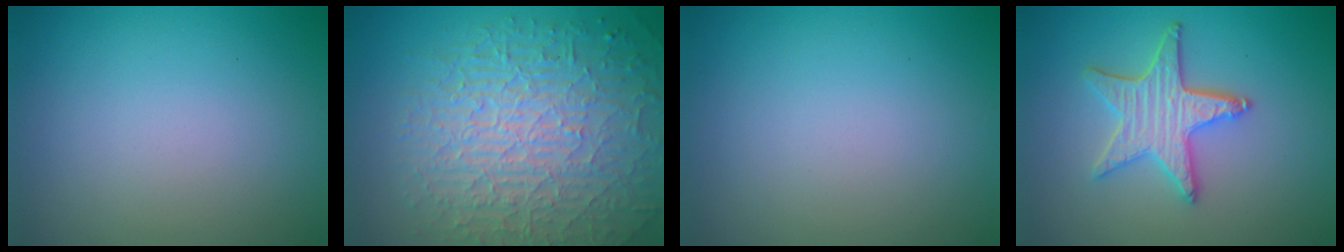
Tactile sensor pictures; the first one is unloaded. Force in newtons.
{"total": 9.8, "press": 6.4, "slide": 7.4}
{"total": 0.0}
{"total": 4.2, "press": 3.9, "slide": 1.4}